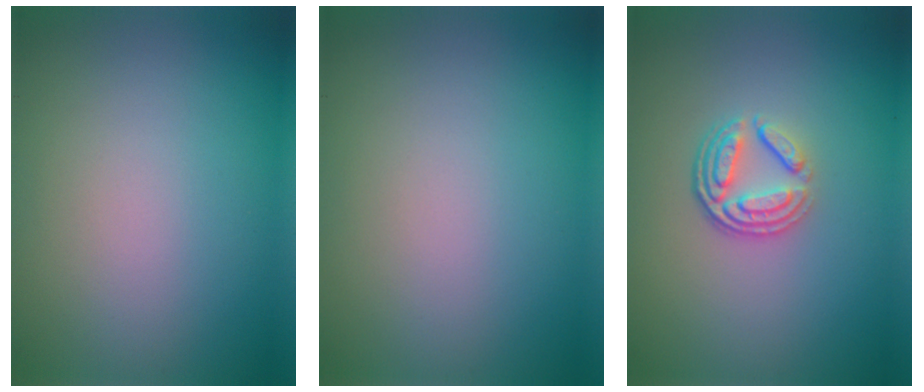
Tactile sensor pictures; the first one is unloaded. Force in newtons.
{"total": 0.0}
{"total": 3.9, "press": 2.8, "slide": 2.7}